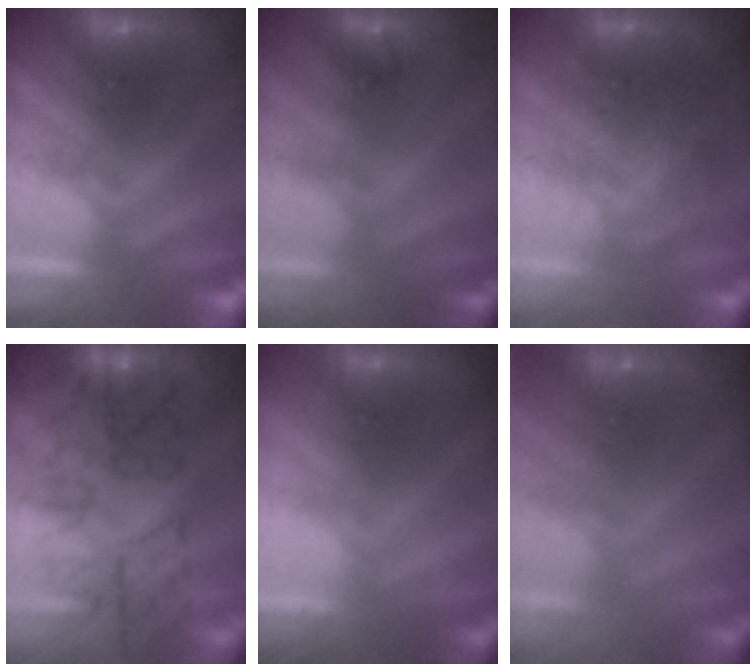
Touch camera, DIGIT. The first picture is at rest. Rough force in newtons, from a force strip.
{"total": 1.4}
{"total": 2.8}
{"total": 10.5}
{"total": 2.3}
{"total": 2.3}